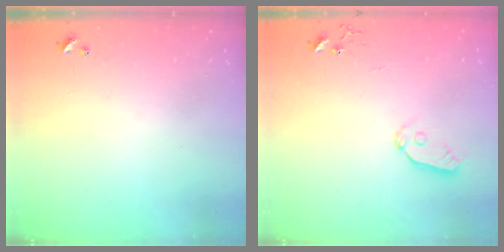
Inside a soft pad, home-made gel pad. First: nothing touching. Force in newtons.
{"total": 6.5, "press": 6.5, "slide": 0.2}